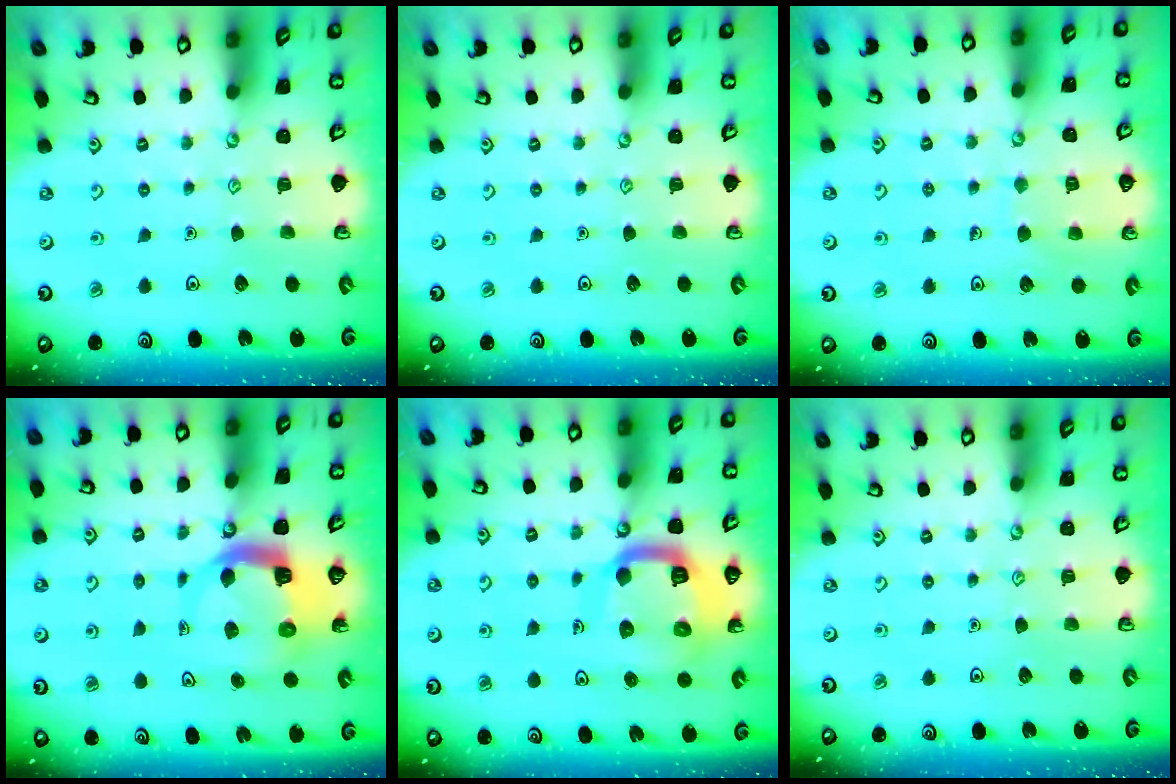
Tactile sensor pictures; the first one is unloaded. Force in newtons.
{"total": 0.0}
{"total": 4.9, "press": 4.9, "slide": 0.4}
{"total": 6.6, "press": 6.5, "slide": 0.8}
{"total": 15.1, "press": 15.0, "slide": 1.8}
{"total": 0.0}